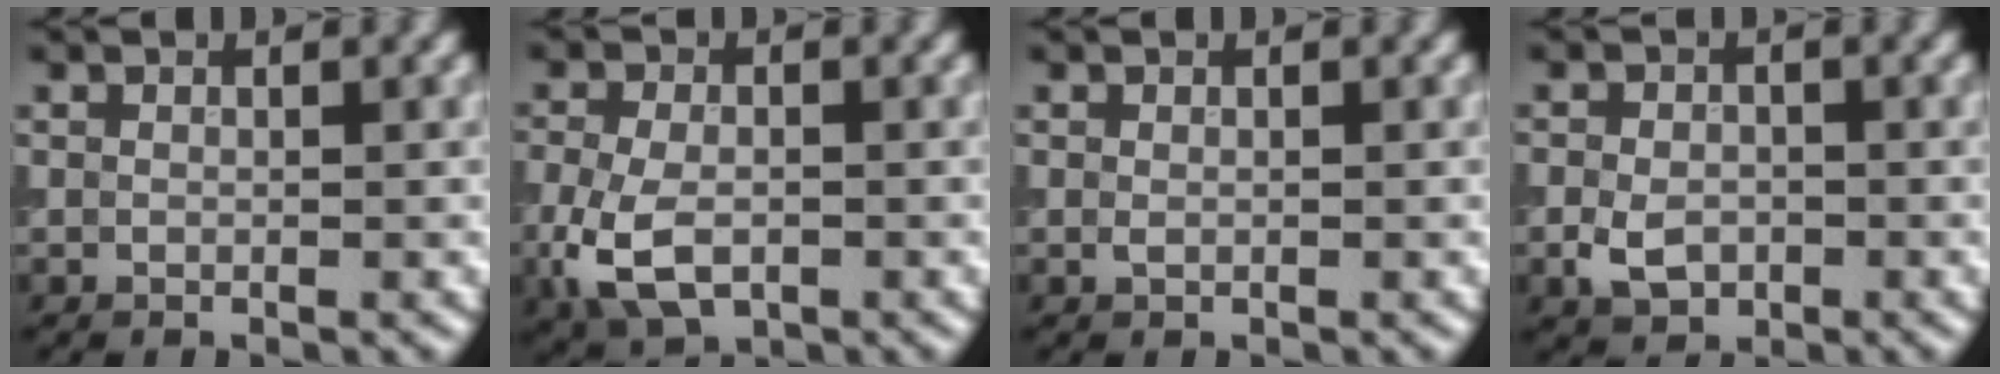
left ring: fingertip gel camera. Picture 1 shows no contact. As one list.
[{"total": 5.5, "force": [-1.8, 3.4, 3.9], "torque": [-0.096, -0.013, -0.036]}, {"total": 0.5, "force": [0.0, 0.4, 0.3], "torque": [-0.007, -0.002, 0.000]}, {"total": 3.2, "force": [-1.1, 2.3, 2.0], "torque": [-0.038, -0.006, -0.024]}]